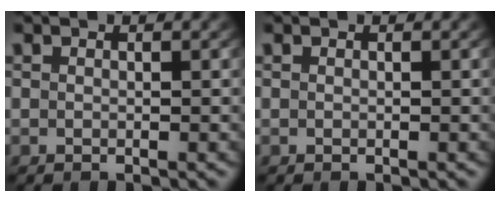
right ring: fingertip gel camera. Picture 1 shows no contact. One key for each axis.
{"total": 0.0}